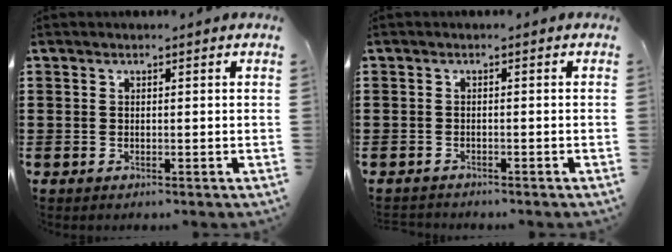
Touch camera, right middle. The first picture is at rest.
{"total": 0.8, "force": [-0.8, 0.1, -0.1], "torque": [-0.001, 0.002, -0.018]}